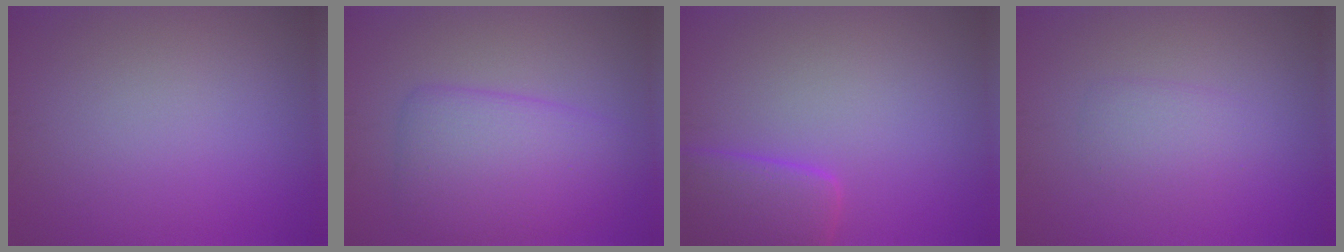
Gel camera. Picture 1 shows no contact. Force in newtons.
{"total": 5.7, "press": 5.6, "slide": 0.2}
{"total": 5.2, "press": 5.1, "slide": 0.5}
{"total": 1.9, "press": 1.9, "slide": 0.1}